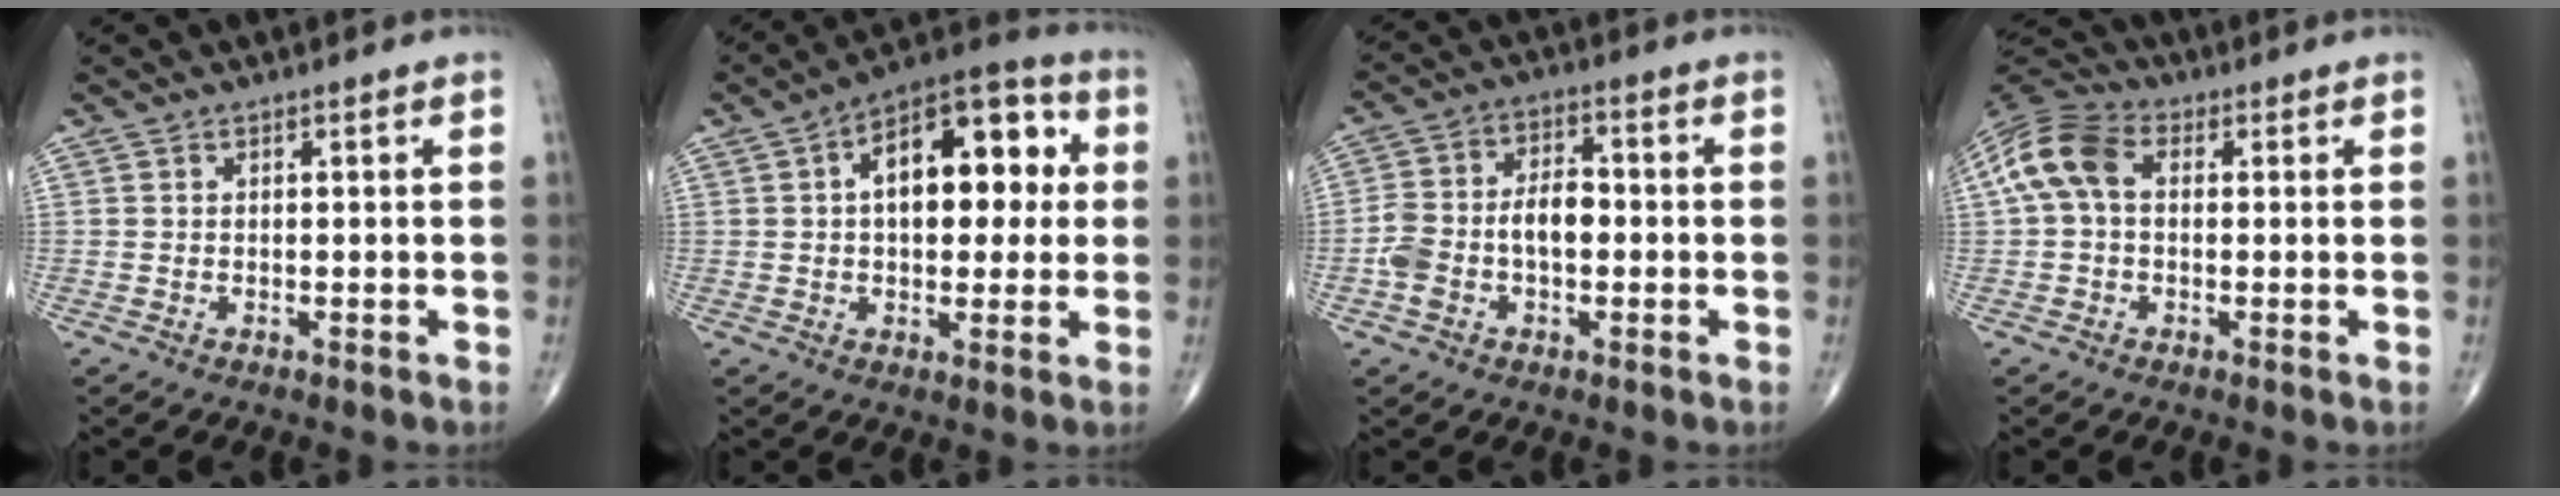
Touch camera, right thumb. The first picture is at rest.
{"total": 17.2, "force": [3.1, 9.3, 14.1], "torque": [-0.169, 0.028, 0.038]}
{"total": 9.5, "force": [-1.6, 5.7, 7.5], "torque": [-0.145, 0.037, -0.033]}
{"total": 9.8, "force": [1.1, 6.6, 7.1], "torque": [-0.149, 0.031, 0.011]}